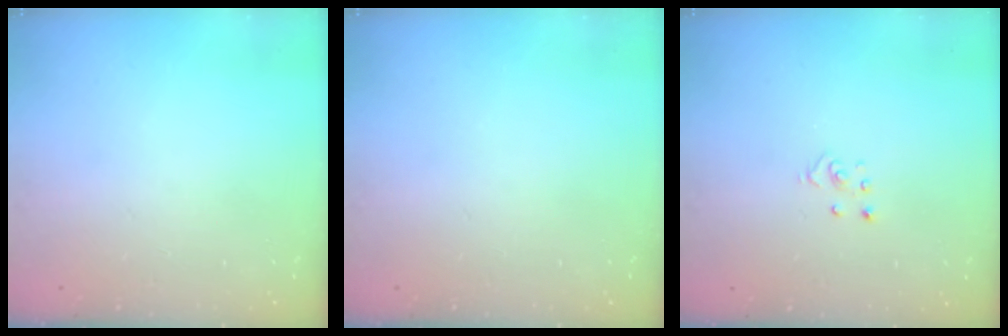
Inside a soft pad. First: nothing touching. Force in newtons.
{"total": 0.0}
{"total": 2.8, "press": 2.8, "slide": 0.3}